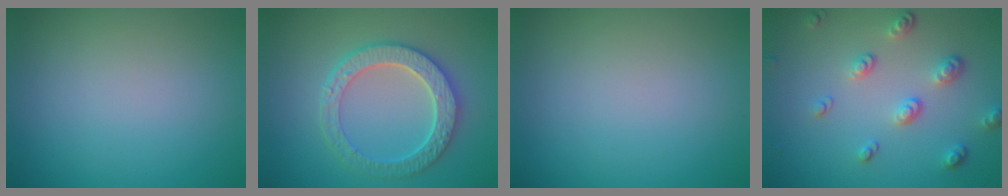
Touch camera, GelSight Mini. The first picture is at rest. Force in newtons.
{"total": 5.0, "press": 4.4, "slide": 2.4}
{"total": 0.0}
{"total": 3.3, "press": 2.6, "slide": 2.1}